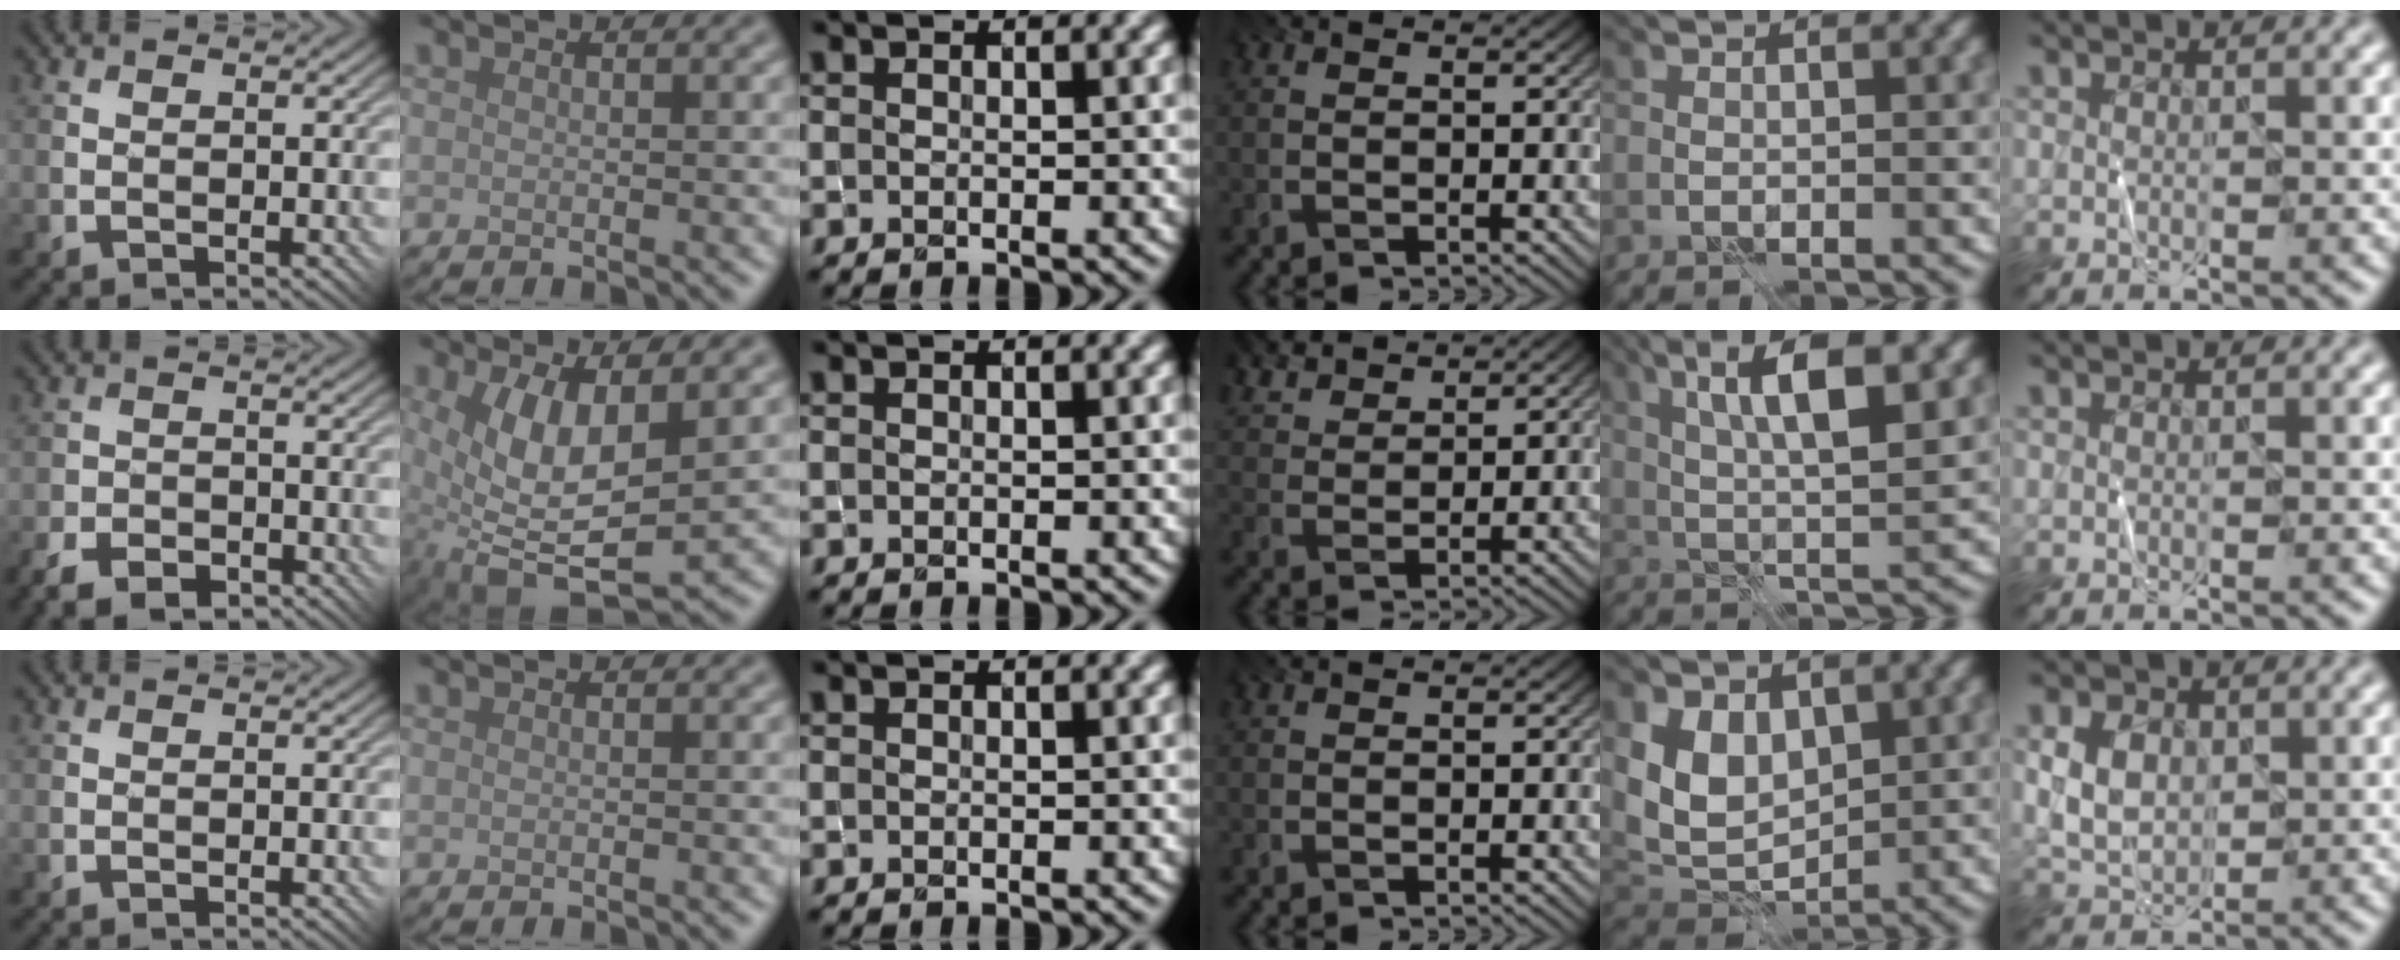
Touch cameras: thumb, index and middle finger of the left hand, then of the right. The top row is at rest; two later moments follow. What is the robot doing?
{"motion": "fold", "object": "shorts"}